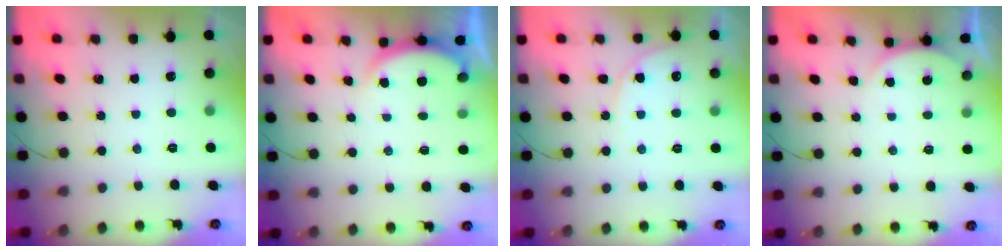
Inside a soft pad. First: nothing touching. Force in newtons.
{"total": 3.0, "press": 2.9, "slide": 0.6}
{"total": 6.5, "press": 6.5, "slide": 0.6}
{"total": 2.3, "press": 2.3, "slide": 0.5}